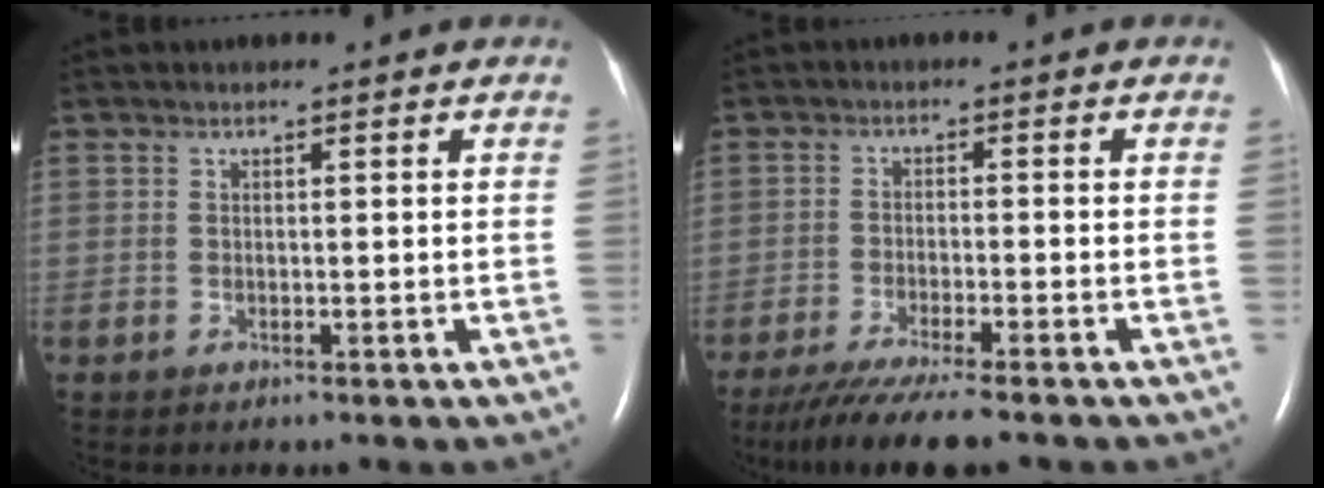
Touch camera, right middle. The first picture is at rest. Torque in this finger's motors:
{"motor_torque": [0.62, -0.62, 0.14, 0.04]}